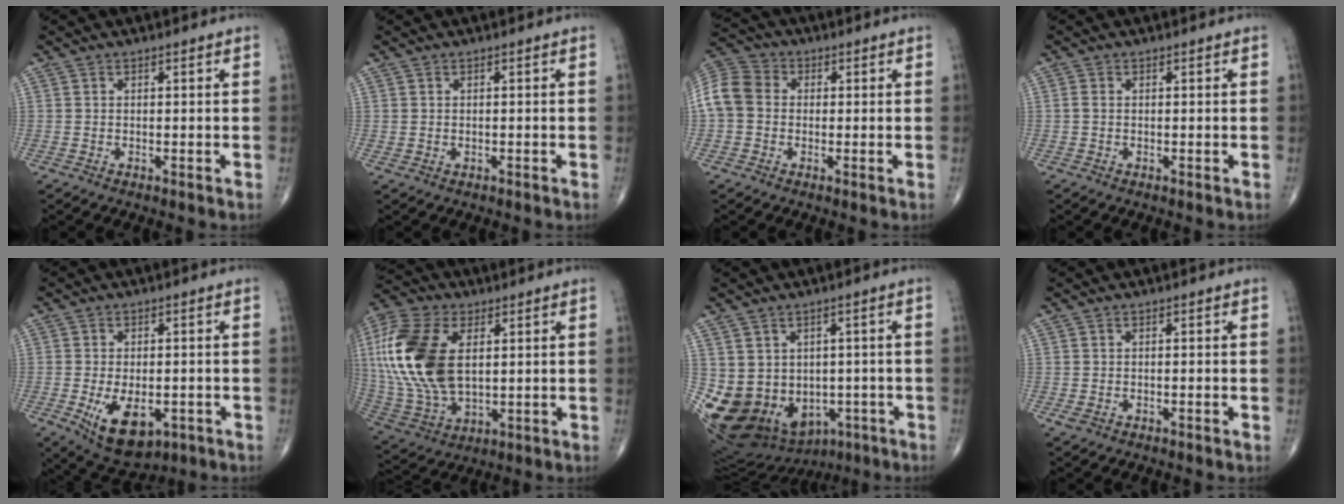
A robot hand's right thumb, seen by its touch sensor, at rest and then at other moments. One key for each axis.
{"total": 0.6, "fx": -0.1, "fy": 0.4, "fz": 0.3, "tx": -0.008, "ty": 0.006, "tz": 0.002}
{"total": 10.1, "fx": 0.2, "fy": 8.5, "fz": 5.6, "tx": -0.113, "ty": 0.029, "tz": -0.006}
{"total": 0.9, "fx": 0.0, "fy": 0.6, "fz": 0.7, "tx": -0.015, "ty": 0.000, "tz": -0.001}
{"total": 10.6, "fx": -3.5, "fy": 5.8, "fz": 8.1, "tx": -0.120, "ty": -0.001, "tz": -0.039}
{"total": 22.2, "fx": 3.7, "fy": 12.6, "fz": 17.8, "tx": -0.393, "ty": -0.015, "tz": 0.069}
{"total": 16.2, "fx": -3.9, "fy": 13.1, "fz": 8.7, "tx": -0.140, "ty": 0.012, "tz": -0.028}
{"total": 1.4, "fx": -0.7, "fy": 0.7, "fz": 1.0, "tx": -0.023, "ty": 0.006, "tz": -0.009}